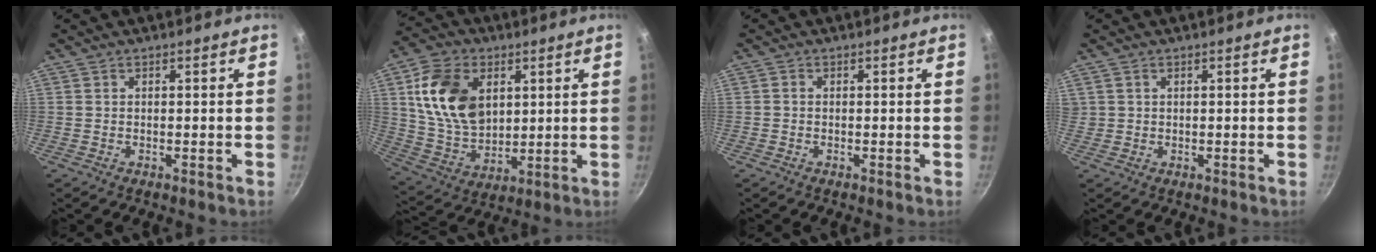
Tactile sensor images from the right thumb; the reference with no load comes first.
{"total": 16.7, "force": [4.4, 11.6, 11.1], "torque": [-0.181, -0.011, 0.092]}
{"total": 0.6, "force": [-0.2, 0.5, 0.3], "torque": [-0.004, 0.002, -0.004]}
{"total": 0.8, "force": [0.4, 0.6, 0.2], "torque": [-0.004, 0.006, 0.011]}